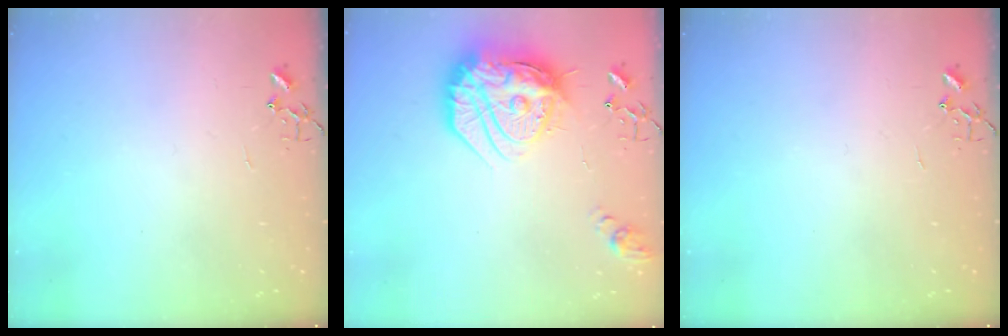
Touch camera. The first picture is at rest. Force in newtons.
{"total": 23.9, "press": 23.8, "slide": 2.1}
{"total": 0.0}